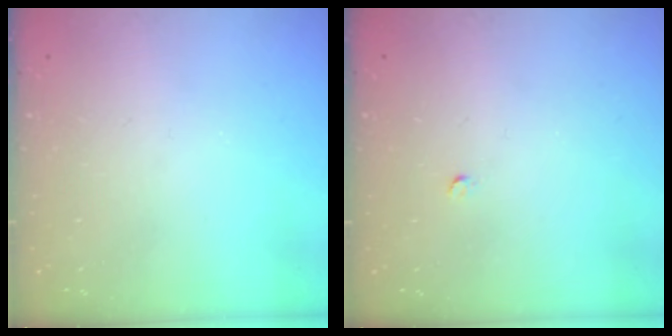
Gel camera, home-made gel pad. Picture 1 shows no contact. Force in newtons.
{"total": 2.0, "press": 2.0, "slide": 0.3}